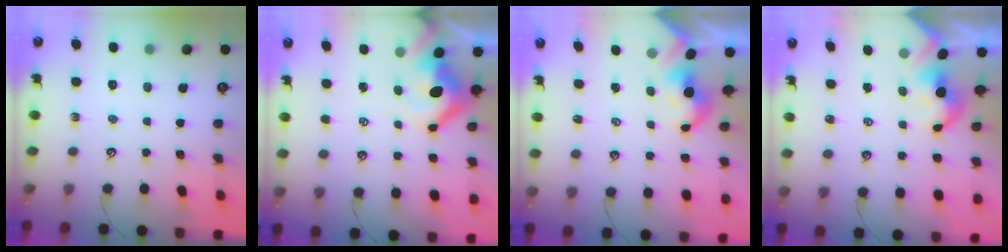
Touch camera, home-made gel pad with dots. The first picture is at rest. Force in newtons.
{"total": 8.2, "press": 8.1, "slide": 1.4}
{"total": 2.0, "press": 2.0, "slide": 0.2}
{"total": 2.3, "press": 2.2, "slide": 0.3}